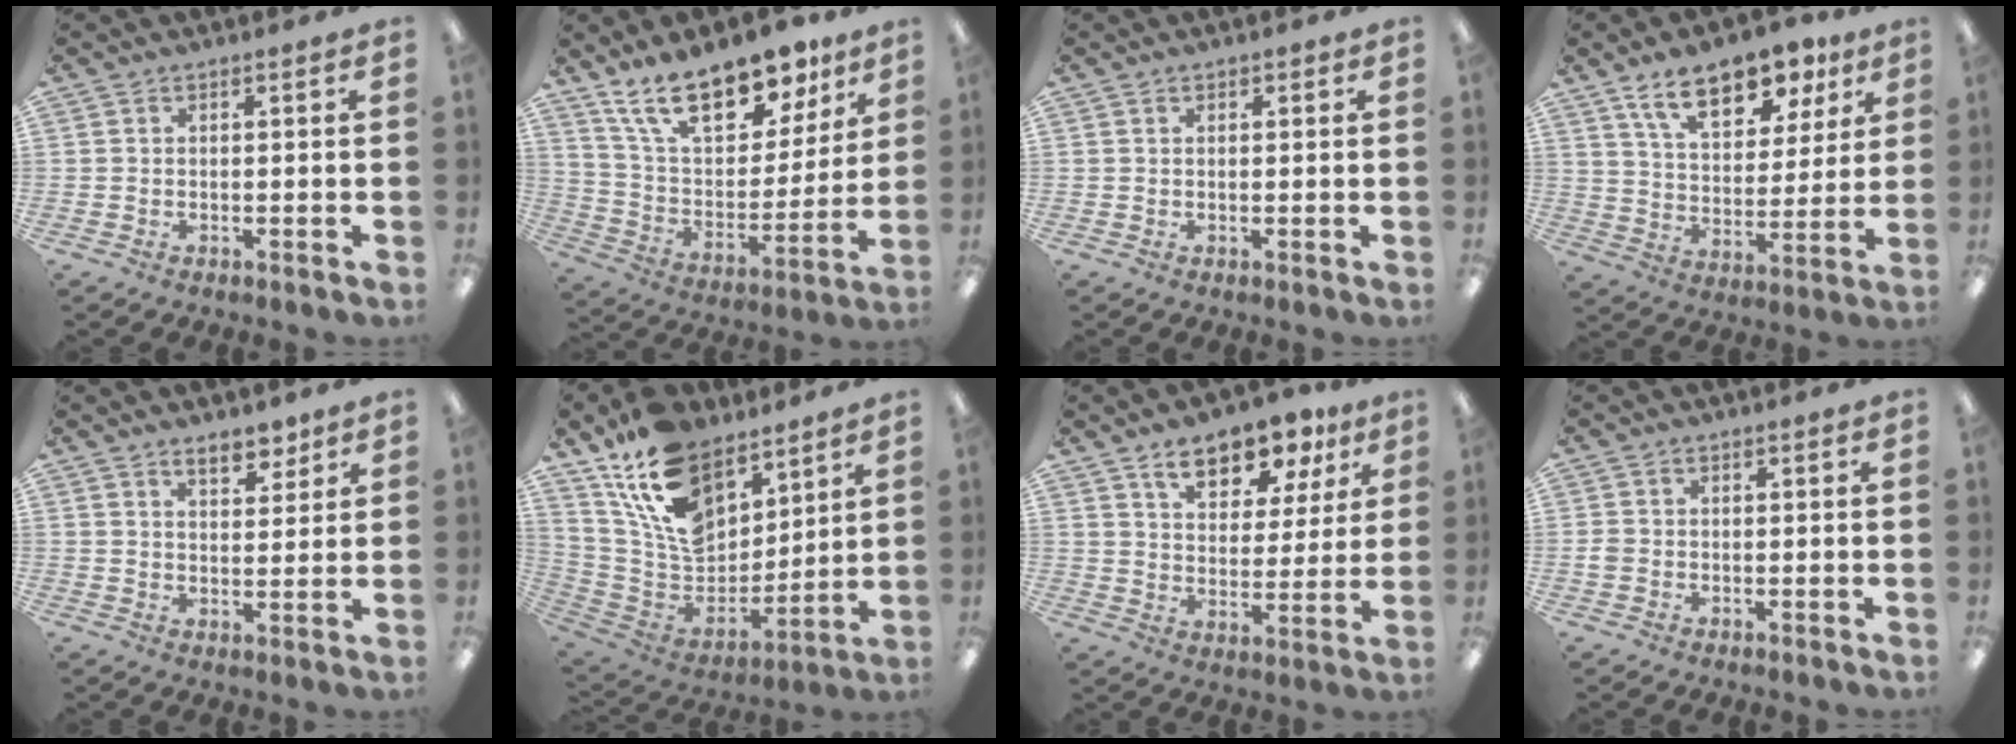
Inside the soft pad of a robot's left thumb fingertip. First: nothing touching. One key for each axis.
{"total": 21.6, "fx": 15.2, "fy": 9.8, "fz": 11.7, "tx": -0.202, "ty": -0.089, "tz": 0.270}
{"total": 0.7, "fx": 0.5, "fy": 0.5, "fz": 0.2, "tx": -0.005, "ty": 0.004, "tz": 0.008}
{"total": 15.6, "fx": 10.6, "fy": 7.7, "fz": 8.5, "tx": -0.131, "ty": -0.047, "tz": 0.185}
{"total": 6.0, "fx": 4.6, "fy": 2.8, "fz": 2.8, "tx": -0.024, "ty": -0.024, "tz": 0.078}
{"total": 19.2, "fx": 12.3, "fy": 11.2, "fz": 9.6, "tx": -0.188, "ty": -0.064, "tz": 0.233}
{"total": 12.5, "fx": 8.9, "fy": 6.5, "fz": 6.0, "tx": -0.086, "ty": -0.042, "tz": 0.156}
{"total": 1.5, "fx": -0.4, "fy": 1.2, "fz": 0.7, "tx": -0.012, "ty": 0.003, "tz": -0.007}